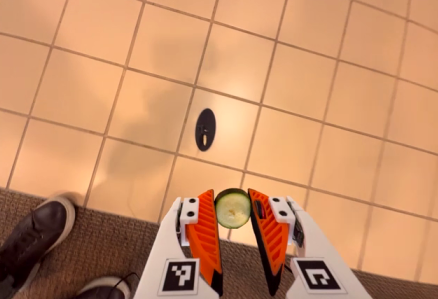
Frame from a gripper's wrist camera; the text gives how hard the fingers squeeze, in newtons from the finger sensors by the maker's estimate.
{"total": 6.3, "left": 6.1, "right": 6.5}